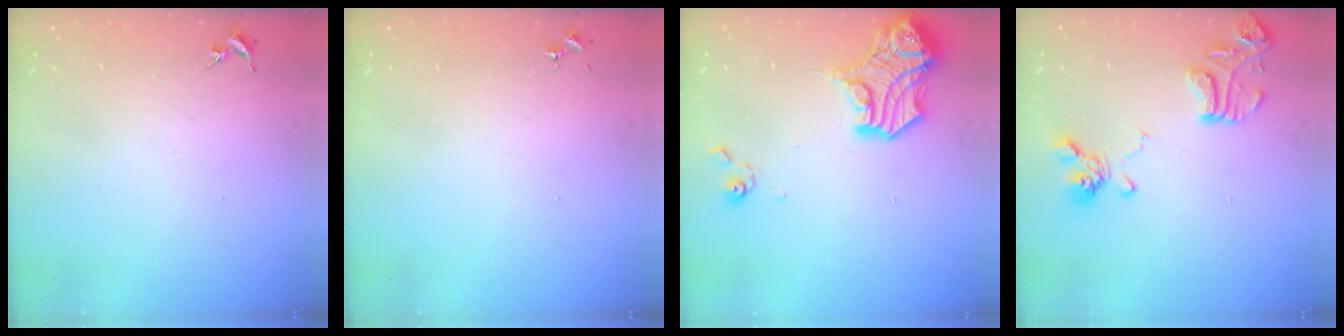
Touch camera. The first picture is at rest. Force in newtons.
{"total": 0.0}
{"total": 17.0, "press": 16.9, "slide": 1.4}
{"total": 15.9, "press": 15.8, "slide": 1.7}